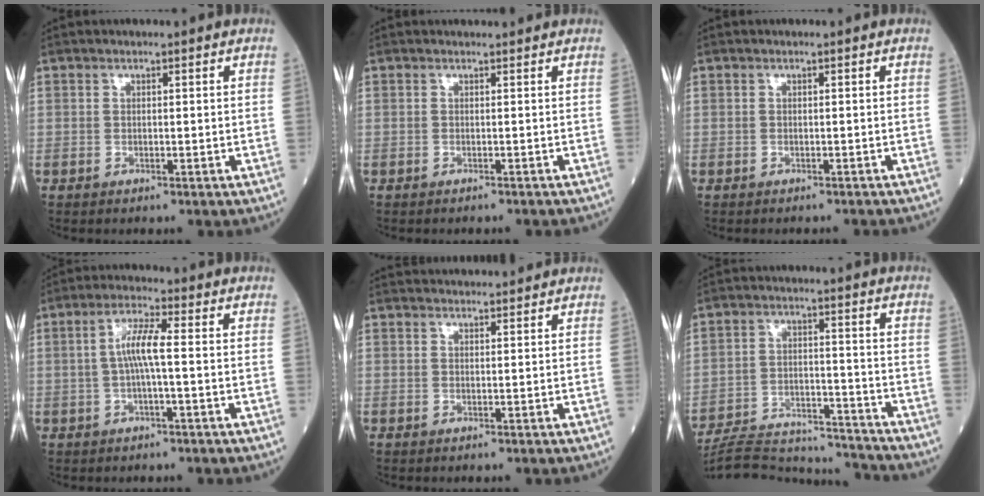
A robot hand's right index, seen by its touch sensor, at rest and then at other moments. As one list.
[{"total": 0.9, "force": [-0.1, 0.4, 0.8], "torque": [-0.022, 0.008, 0.003]}, {"total": 2.2, "force": [-2.1, 0.0, 0.5], "torque": [-0.006, -0.003, -0.027]}, {"total": 5.1, "force": [0.0, 0.3, 5.1], "torque": [-0.103, 0.011, -0.003]}, {"total": 4.8, "force": [4.7, 0.3, 0.7], "torque": [-0.014, 0.033, 0.056]}, {"total": 17.7, "force": [-17.3, 2.0, 3.1], "torque": [-0.078, 0.006, -0.255]}]